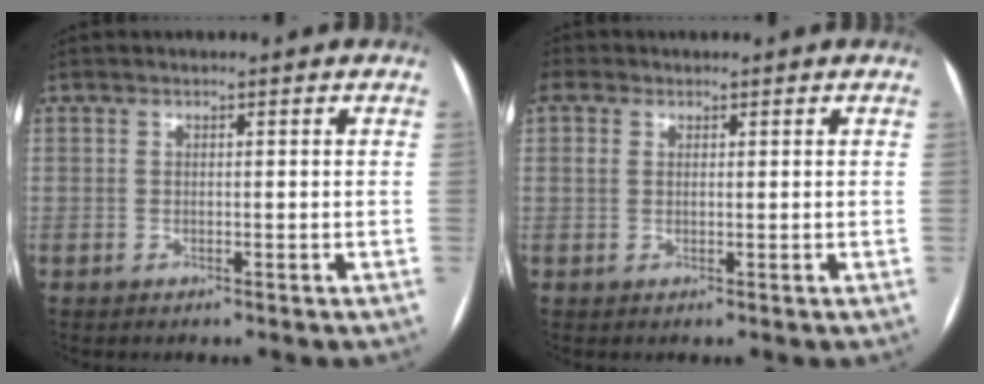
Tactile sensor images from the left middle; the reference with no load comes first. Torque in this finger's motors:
{"motor_torque": [0.71, 0.00, 1.06, 0.21]}